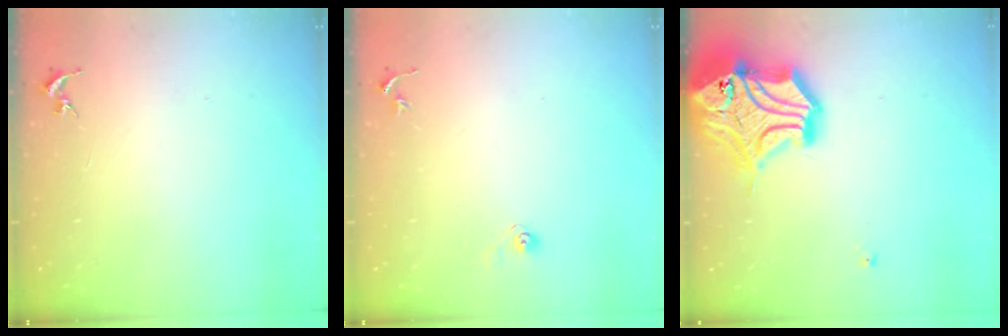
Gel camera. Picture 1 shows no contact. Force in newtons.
{"total": 3.6, "press": 2.9, "slide": 2.1}
{"total": 23.5, "press": 23.3, "slide": 3.4}